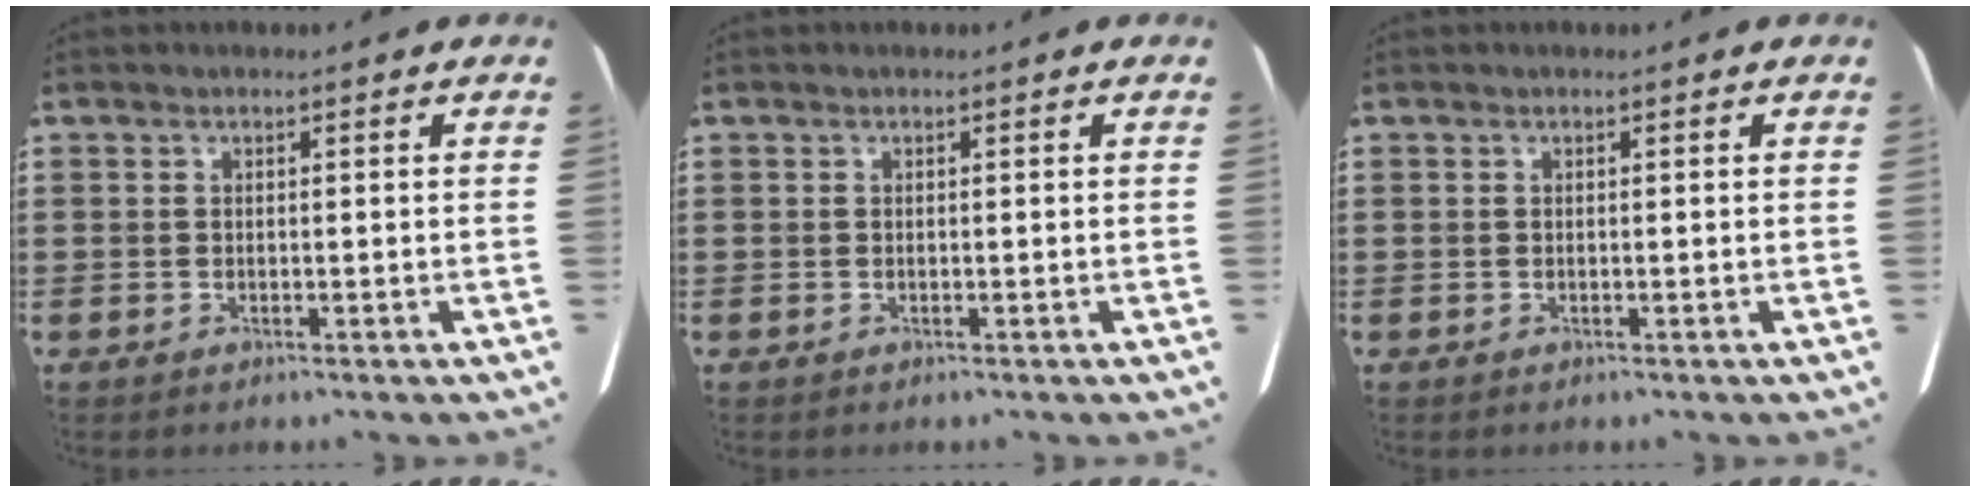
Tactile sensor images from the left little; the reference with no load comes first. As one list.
[{"total": 0.0}, {"total": 0.0}]